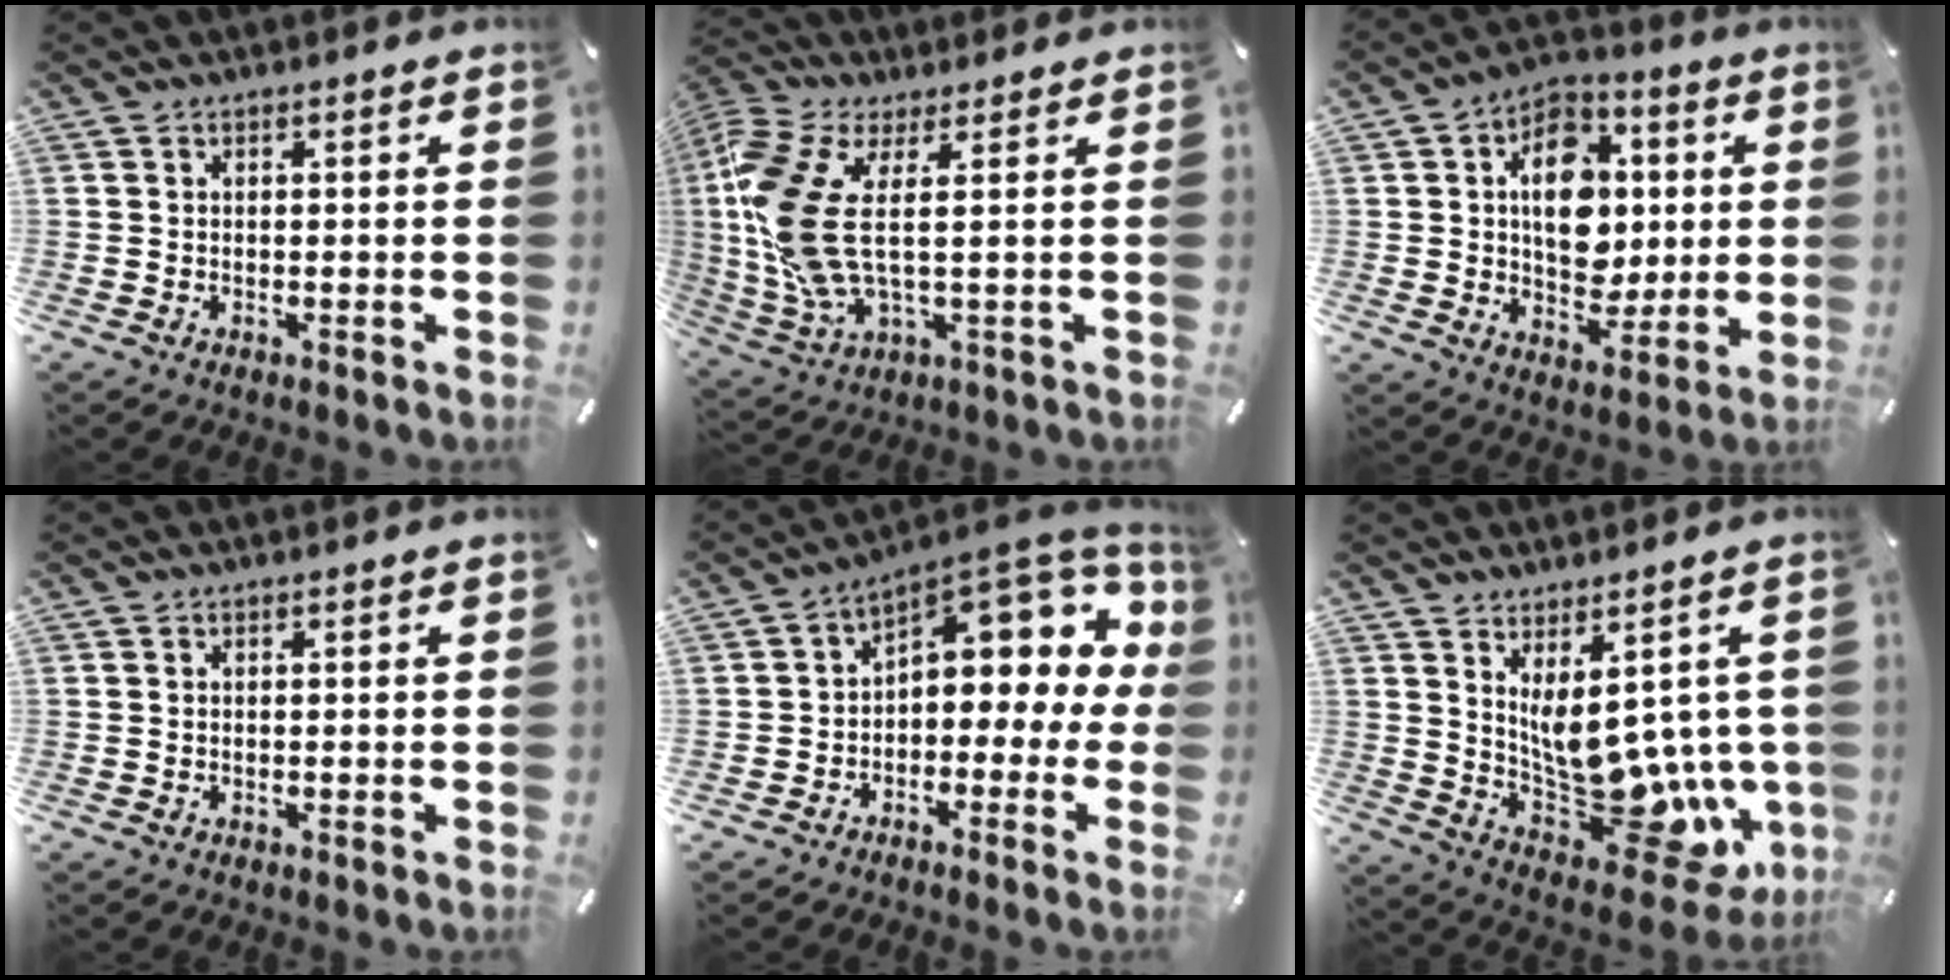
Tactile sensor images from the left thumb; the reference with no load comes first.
{"total": 14.0, "force": [2.2, 4.3, 13.1], "torque": [-0.302, -0.028, 0.035]}
{"total": 15.3, "force": [1.5, 11.8, 9.6], "torque": [-0.133, 0.011, 0.035]}
{"total": 0.0}
{"total": 11.1, "force": [5.1, 6.1, 7.7], "torque": [-0.094, -0.050, 0.086]}
{"total": 14.7, "force": [1.2, 8.6, 11.9], "torque": [-0.157, -0.056, 0.038]}